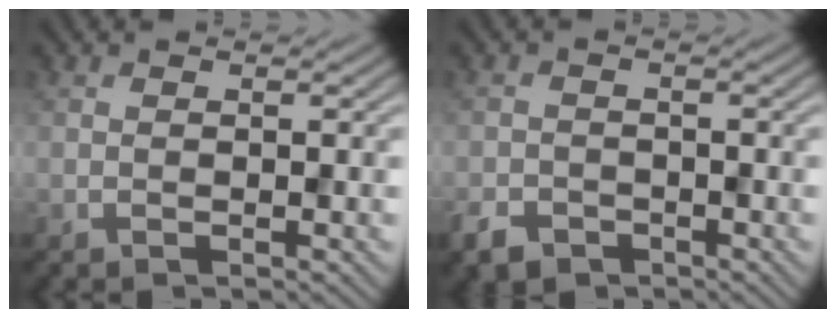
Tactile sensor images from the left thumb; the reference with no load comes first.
{"total": 3.1, "force": [-2.2, 1.9, 0.8], "torque": [-0.030, -0.008, -0.050]}